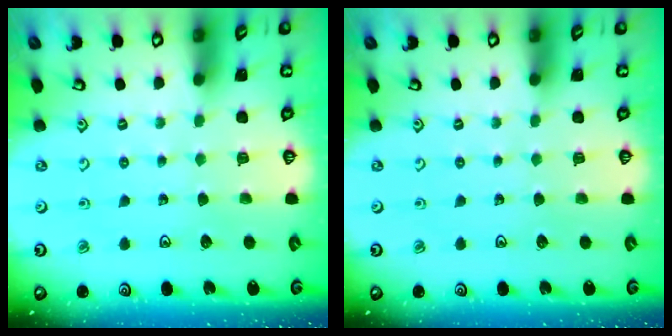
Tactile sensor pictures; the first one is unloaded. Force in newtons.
{"total": 0.0}